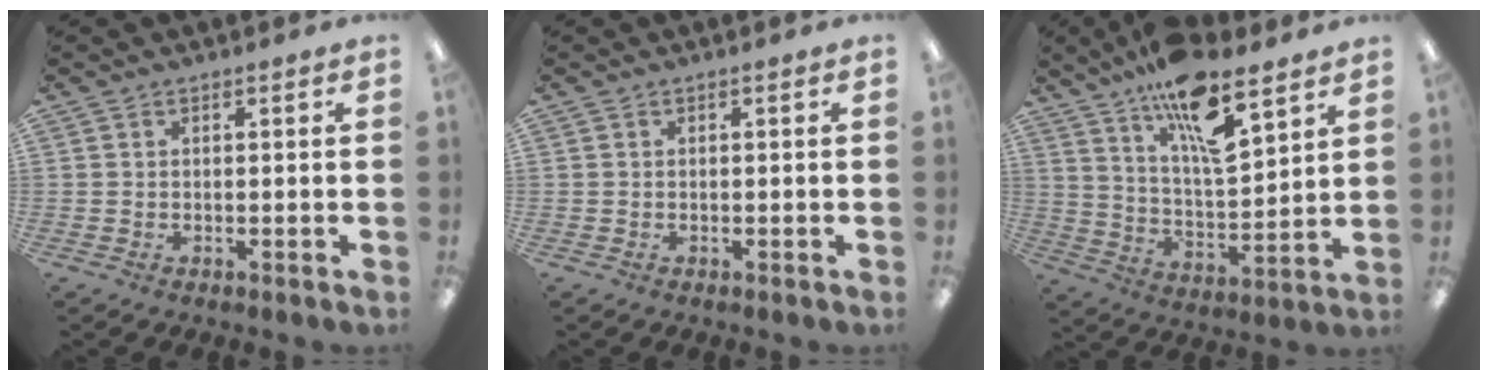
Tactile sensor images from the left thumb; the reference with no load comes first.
{"total": 0.0}
{"total": 15.6, "force": [11.0, 4.9, 9.9], "torque": [-0.171, -0.061, 0.187]}